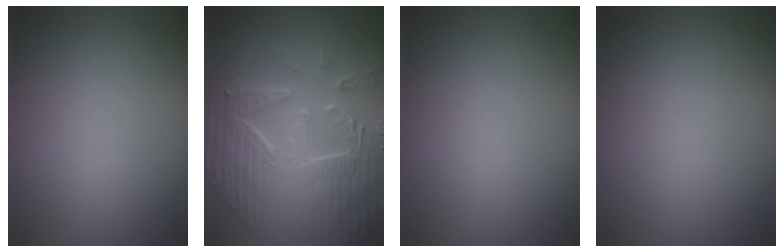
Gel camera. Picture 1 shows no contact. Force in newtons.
{"total": 10.3, "press": 7.0, "slide": 7.5}
{"total": 0.0}
{"total": 0.0}